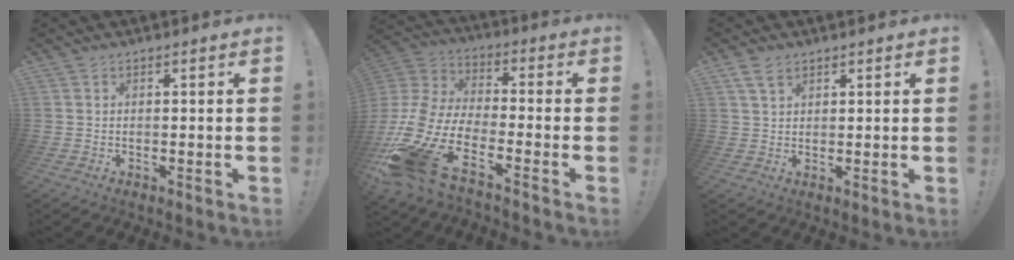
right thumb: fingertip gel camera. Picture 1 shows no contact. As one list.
[{"total": 15.8, "force": [-10.3, 5.9, 10.5], "torque": [-0.238, 0.036, -0.182]}, {"total": 4.2, "force": [2.6, 2.3, 2.4], "torque": [-0.037, -0.007, 0.049]}]